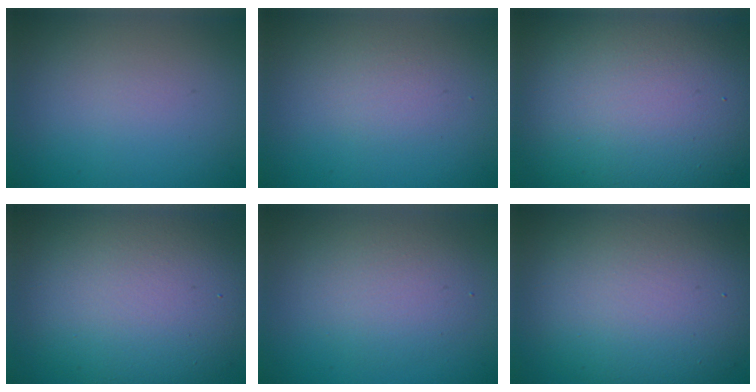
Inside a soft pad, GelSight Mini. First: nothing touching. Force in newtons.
{"total": 1.3, "press": 1.3, "slide": 0.0}
{"total": 16.5, "press": 16.5, "slide": 0.9}
{"total": 11.7, "press": 11.6, "slide": 1.3}
{"total": 3.0, "press": 3.0, "slide": 0.1}
{"total": 11.6, "press": 11.6, "slide": 0.7}